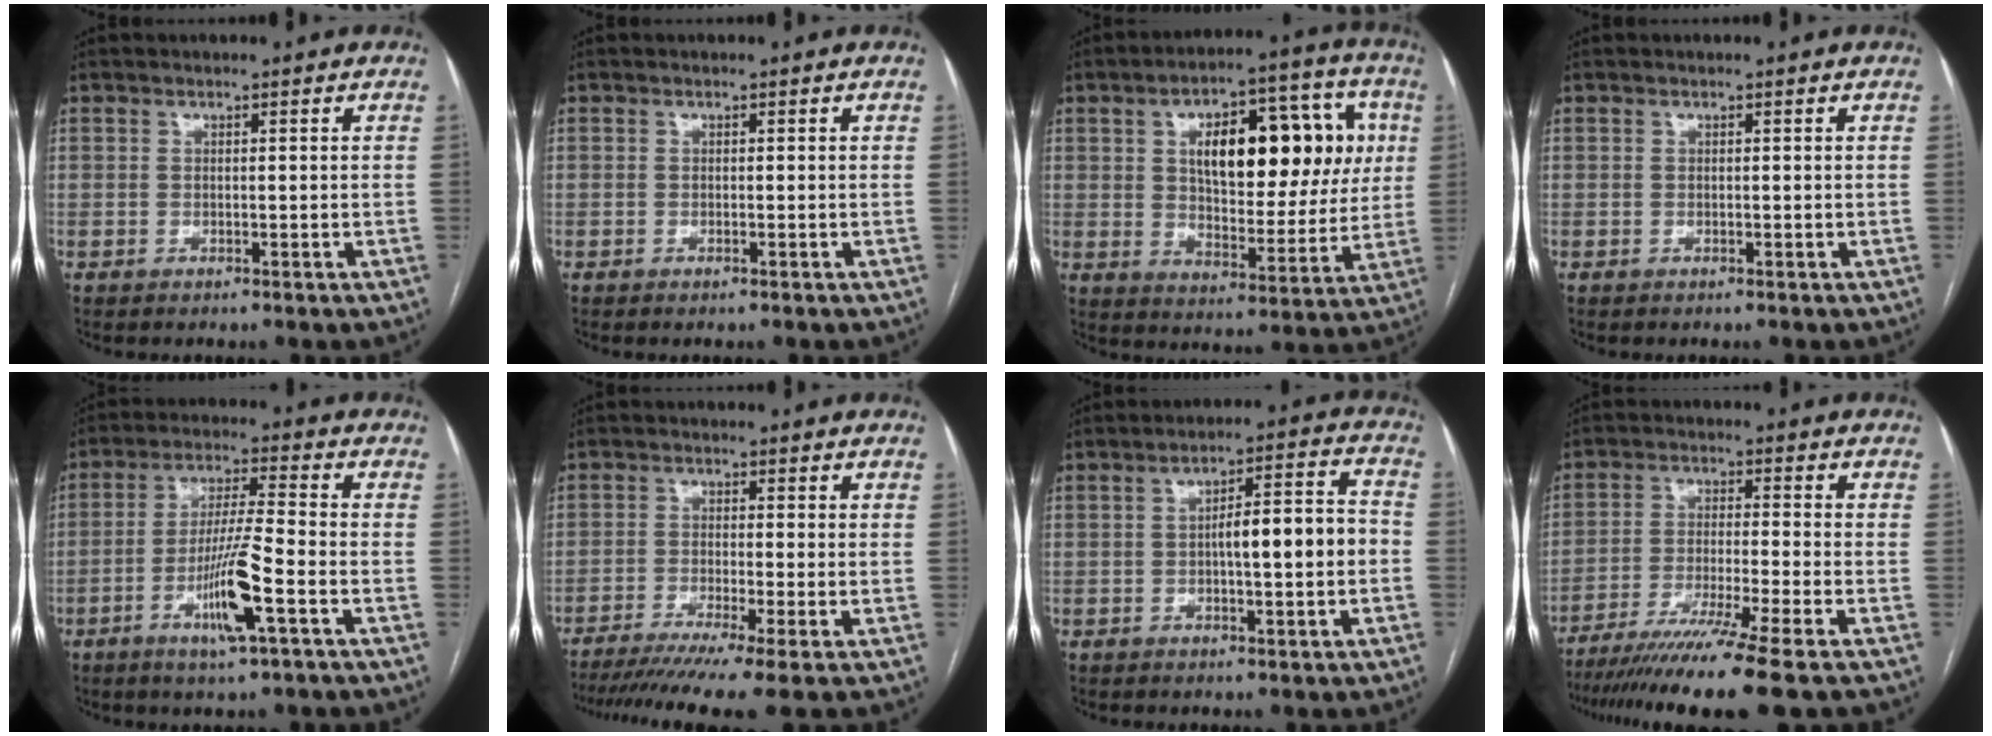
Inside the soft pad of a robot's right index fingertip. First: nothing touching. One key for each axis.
{"total": 0.0}
{"total": 19.3, "fx": 4.8, "fy": 8.5, "fz": 16.7, "tx": -0.238, "ty": 0.037, "tz": 0.075}
{"total": 0.0}
{"total": 10.0, "fx": -4.0, "fy": 0.1, "fz": 9.2, "tx": -0.176, "ty": -0.010, "tz": -0.075}
{"total": 11.5, "fx": -8.8, "fy": -1.1, "fz": 7.4, "tx": -0.110, "ty": -0.026, "tz": -0.135}
{"total": 8.5, "fx": -1.0, "fy": 1.5, "fz": 8.3, "tx": -0.126, "ty": 0.027, "tz": -0.014}
{"total": 14.5, "fx": -11.3, "fy": -2.2, "fz": 8.8, "tx": -0.149, "ty": -0.047, "tz": -0.182}